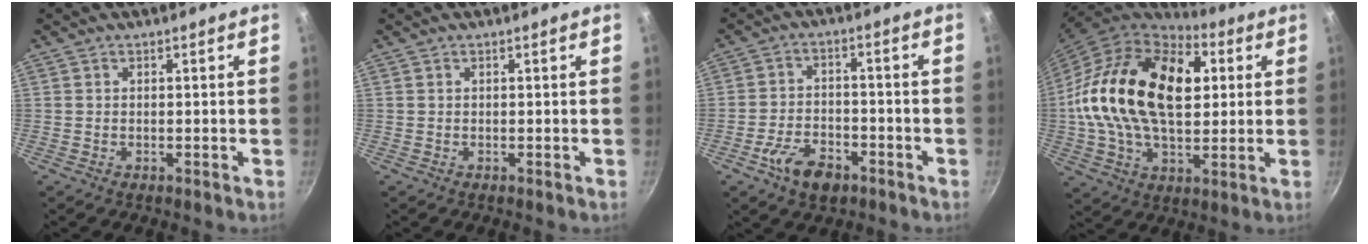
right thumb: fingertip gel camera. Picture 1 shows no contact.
{"total": 0.0}
{"total": 8.3, "force": [-4.7, 4.6, 5.1], "torque": [-0.085, 0.028, -0.086]}
{"total": 28.2, "force": [4.7, 17.2, 21.8], "torque": [-0.379, 0.020, 0.067]}